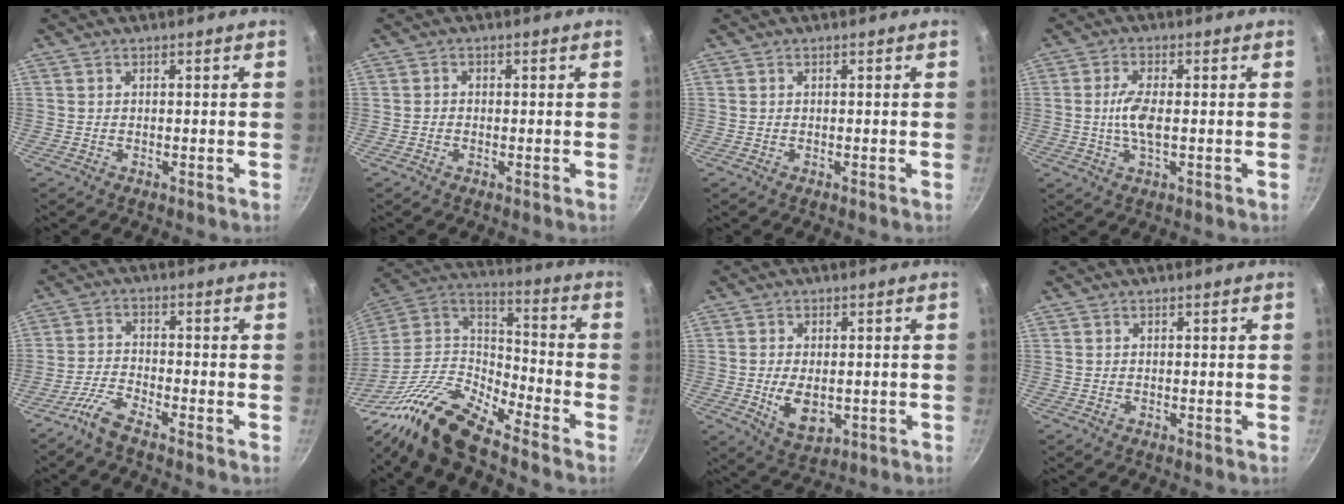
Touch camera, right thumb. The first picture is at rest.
{"total": 0.7, "force": [-0.3, 0.7, 0.2], "torque": [-0.004, 0.002, -0.007]}
{"total": 0.0}
{"total": 5.6, "force": [-0.2, 2.1, 5.2], "torque": [-0.115, 0.001, -0.007]}
{"total": 4.5, "force": [-3.8, 0.6, 2.3], "torque": [-0.064, 0.023, -0.086]}
{"total": 16.5, "force": [-13.0, 5.2, 8.7], "torque": [-0.134, 0.082, -0.276]}
{"total": 7.4, "force": [-0.9, 4.5, 5.7], "torque": [-0.089, -0.009, -0.003]}
{"total": 0.0}